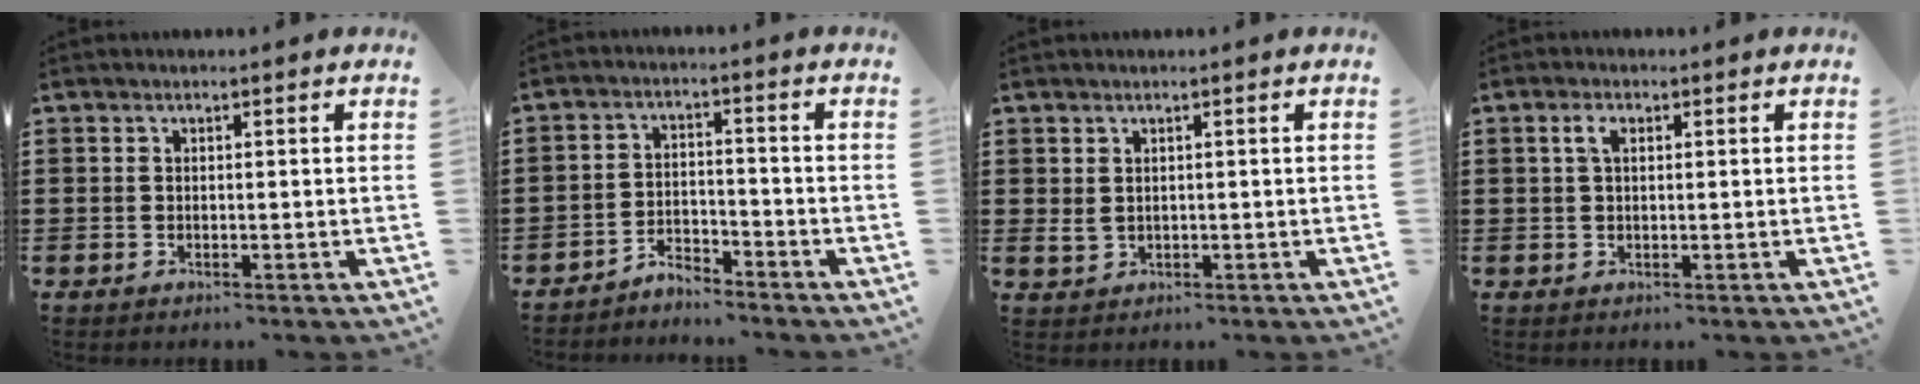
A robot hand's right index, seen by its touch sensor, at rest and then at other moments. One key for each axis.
{"total": 3.5, "fx": -3.5, "fy": 0.4, "fz": 0.0, "tx": -0.009, "ty": 0.004, "tz": -0.074}
{"total": 1.3, "fx": 0.5, "fy": 0.9, "fz": 0.8, "tx": -0.027, "ty": 0.001, "tz": 0.007}
{"total": 2.2, "fx": 0.6, "fy": 1.0, "fz": 1.8, "tx": -0.039, "ty": 0.008, "tz": 0.010}